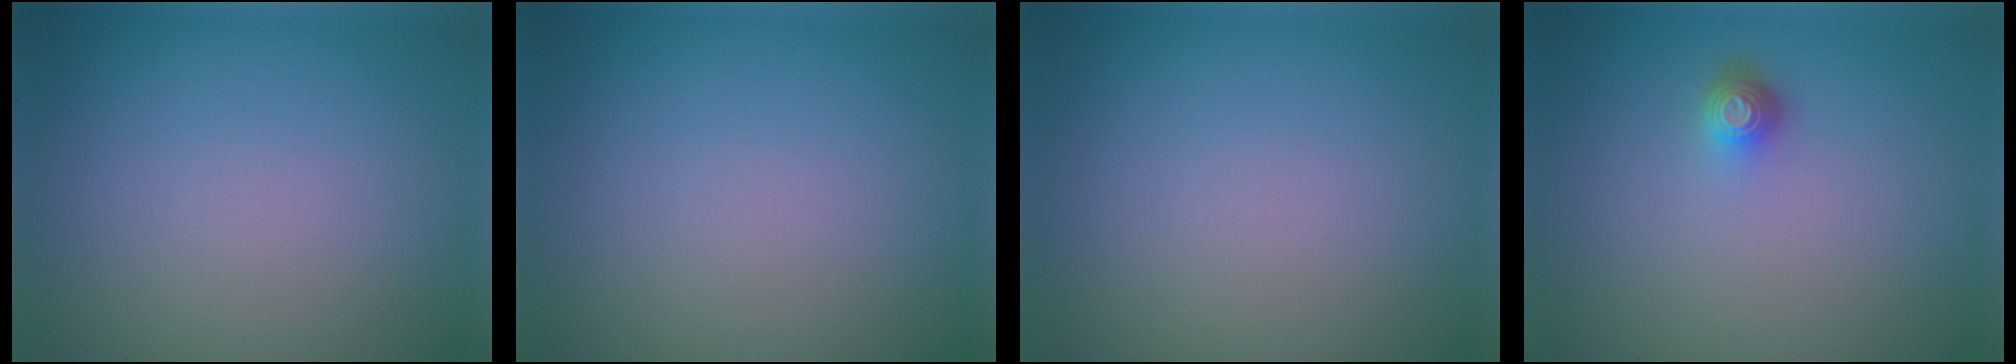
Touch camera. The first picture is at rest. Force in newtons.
{"total": 0.0}
{"total": 0.0}
{"total": 1.6, "press": 1.3, "slide": 1.0}